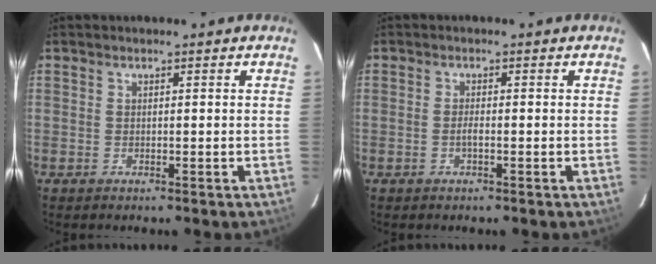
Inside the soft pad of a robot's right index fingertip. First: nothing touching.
{"total": 0.9, "force": [-0.4, 0.1, 0.8], "torque": [-0.018, 0.002, -0.009]}